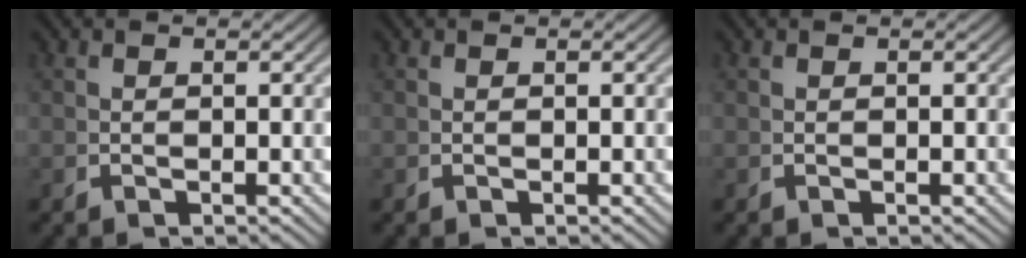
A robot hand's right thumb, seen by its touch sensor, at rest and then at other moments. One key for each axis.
{"total": 0.0}
{"total": 0.0}